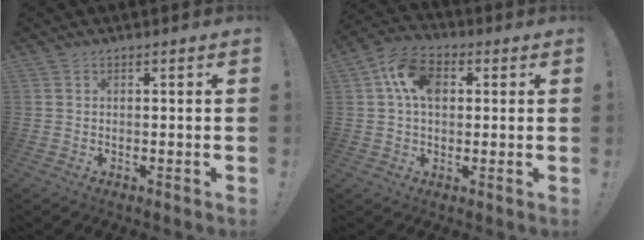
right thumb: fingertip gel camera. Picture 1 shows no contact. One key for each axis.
{"total": 11.4, "fx": 3.0, "fy": 7.8, "fz": 7.8, "tx": -0.137, "ty": 0.008, "tz": 0.057}